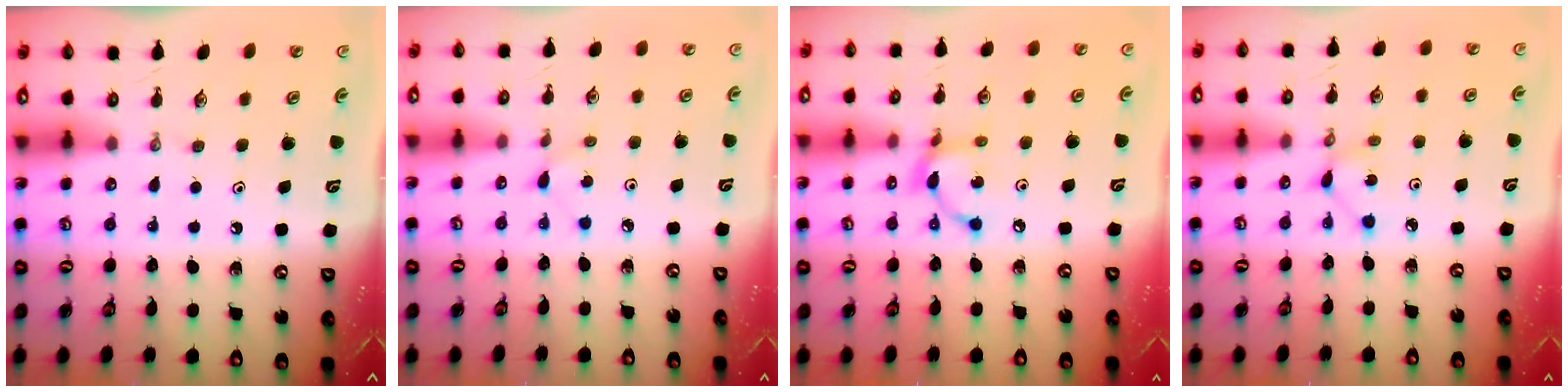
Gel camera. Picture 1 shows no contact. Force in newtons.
{"total": 2.3, "press": 2.3, "slide": 0.3}
{"total": 7.9, "press": 7.9, "slide": 0.2}
{"total": 2.0, "press": 1.9, "slide": 0.2}